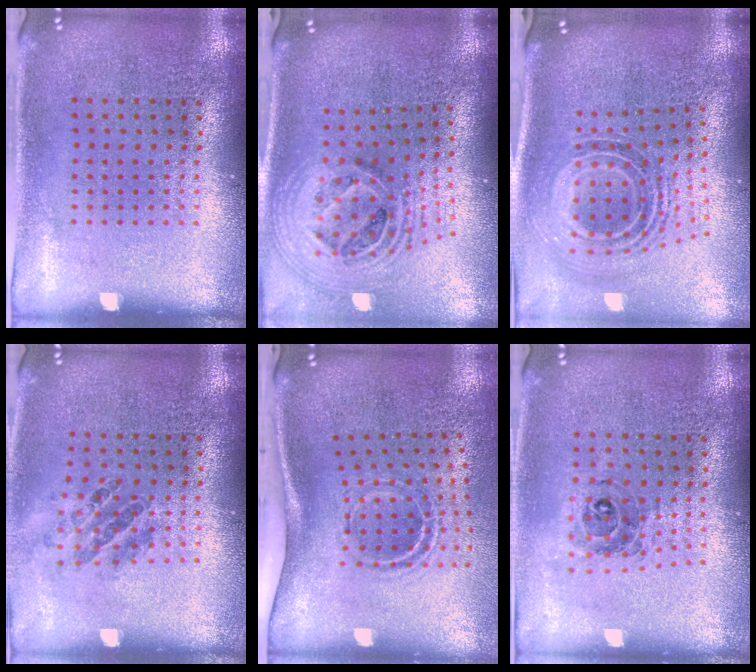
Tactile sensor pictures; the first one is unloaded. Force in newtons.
{"total": 2.7, "press": 1.9, "slide": 1.9}
{"total": 1.7, "press": 1.3, "slide": 1.1}
{"total": 0.9, "press": 0.9, "slide": 0.3}
{"total": 2.0, "press": 1.2, "slide": 1.7}
{"total": 0.5, "press": 0.5, "slide": 0.2}